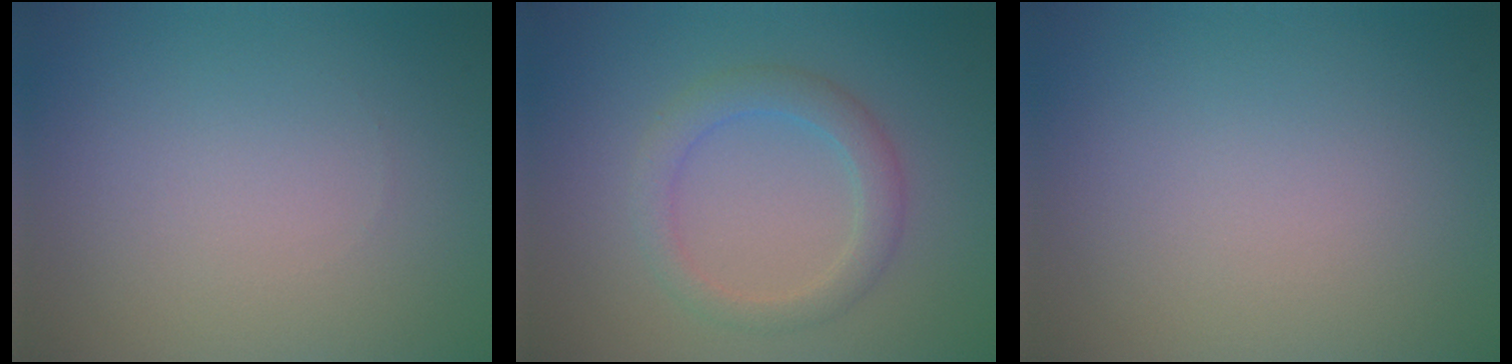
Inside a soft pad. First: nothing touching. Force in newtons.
{"total": 1.9, "press": 1.9, "slide": 0.2}
{"total": 0.0}